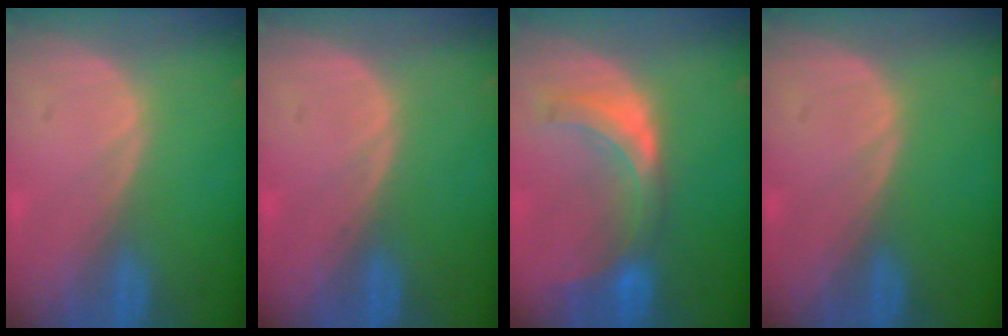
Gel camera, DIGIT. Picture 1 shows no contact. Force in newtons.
{"total": 0.5, "press": 0.1, "slide": 0.5}
{"total": 7.4, "press": 6.8, "slide": 2.8}
{"total": 0.0}